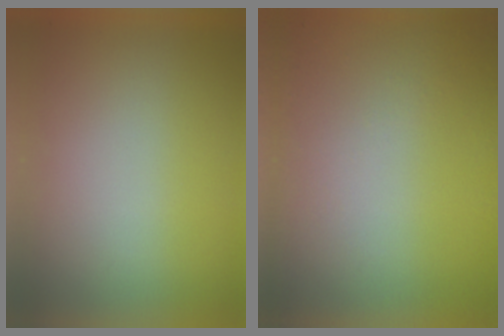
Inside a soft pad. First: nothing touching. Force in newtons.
{"total": 5.1}